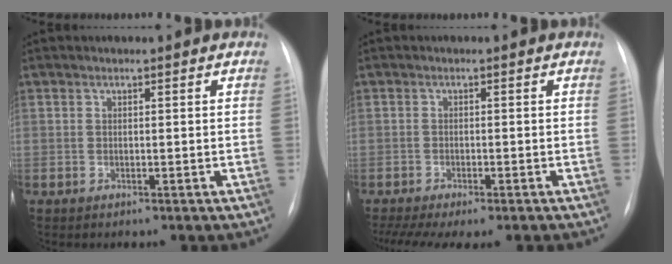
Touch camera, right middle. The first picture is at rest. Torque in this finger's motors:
{"motor_torque": [0.86, -0.80, 0.16, 0.04]}